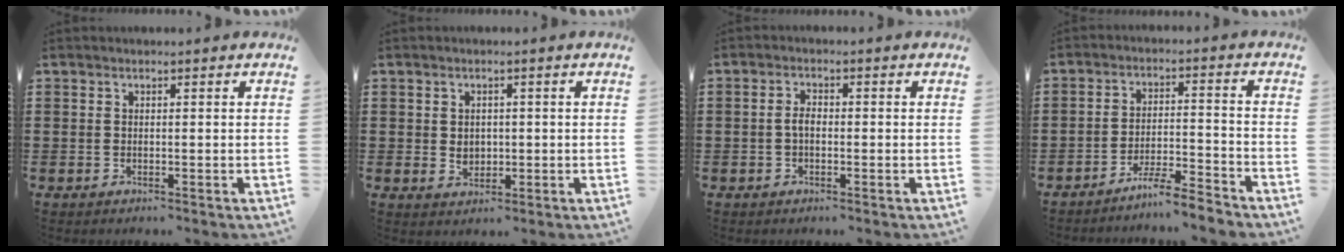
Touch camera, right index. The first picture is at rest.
{"total": 2.2, "force": [0.1, 1.9, 1.1], "torque": [-0.018, 0.005, -0.003]}
{"total": 2.0, "force": [-0.4, 1.0, 1.8], "torque": [-0.042, -0.001, -0.010]}
{"total": 5.4, "force": [-5.1, -0.2, 1.9], "torque": [-0.039, -0.004, -0.100]}